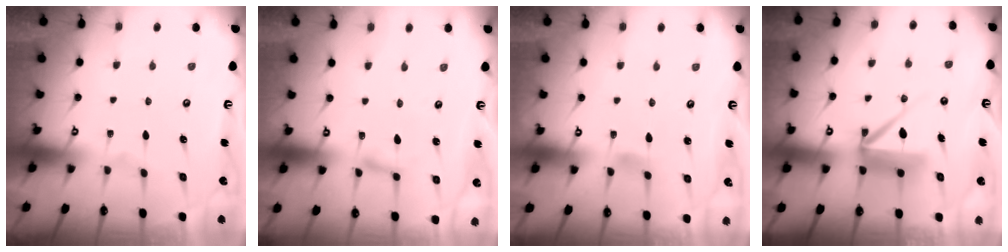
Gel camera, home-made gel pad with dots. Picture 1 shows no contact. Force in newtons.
{"total": 2.4, "press": 2.4, "slide": 0.1}
{"total": 2.9, "press": 2.9, "slide": 0.4}
{"total": 10.7, "press": 10.6, "slide": 1.0}